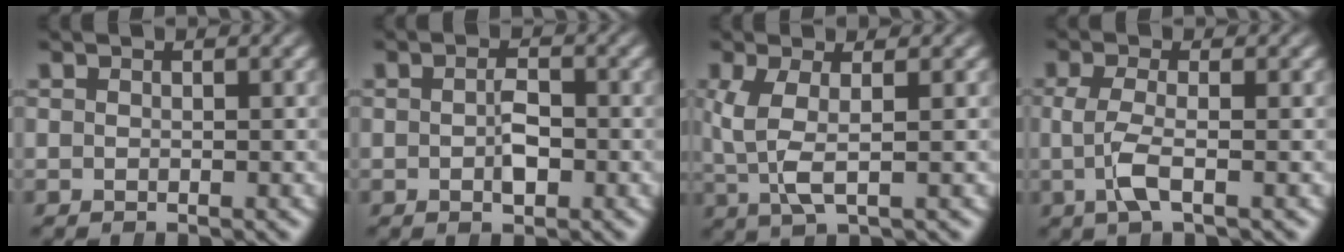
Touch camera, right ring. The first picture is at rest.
{"total": 1.9, "force": [-0.5, 1.0, 1.5], "torque": [-0.030, -0.004, -0.010]}
{"total": 3.4, "force": [0.1, 1.2, 3.2], "torque": [-0.086, -0.019, 0.017]}
{"total": 2.7, "force": [-0.5, 0.7, 2.6], "torque": [-0.066, -0.016, -0.002]}